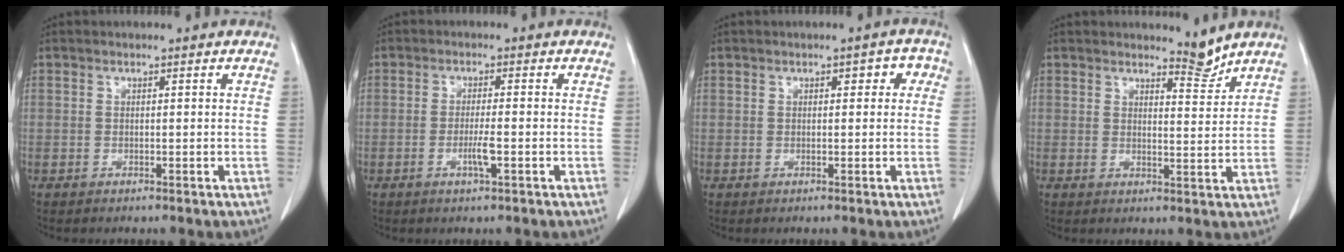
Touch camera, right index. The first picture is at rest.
{"total": 3.3, "force": [-1.2, 0.4, 3.1], "torque": [-0.060, -0.001, -0.020]}
{"total": 3.4, "force": [0.7, 1.7, 2.9], "torque": [-0.039, 0.031, 0.009]}
{"total": 3.2, "force": [3.2, 0.3, 0.4], "torque": [-0.008, -0.019, 0.050]}